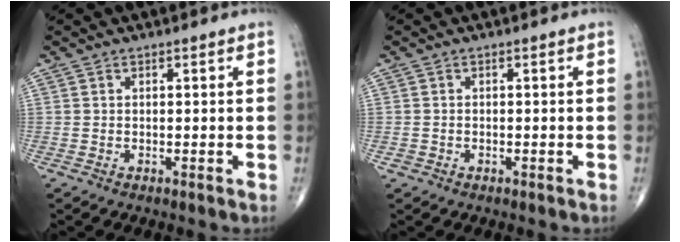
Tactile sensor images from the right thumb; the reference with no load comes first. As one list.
[{"total": 0.8, "force": [-0.4, 0.7, 0.2], "torque": [-0.001, 0.005, -0.006]}]